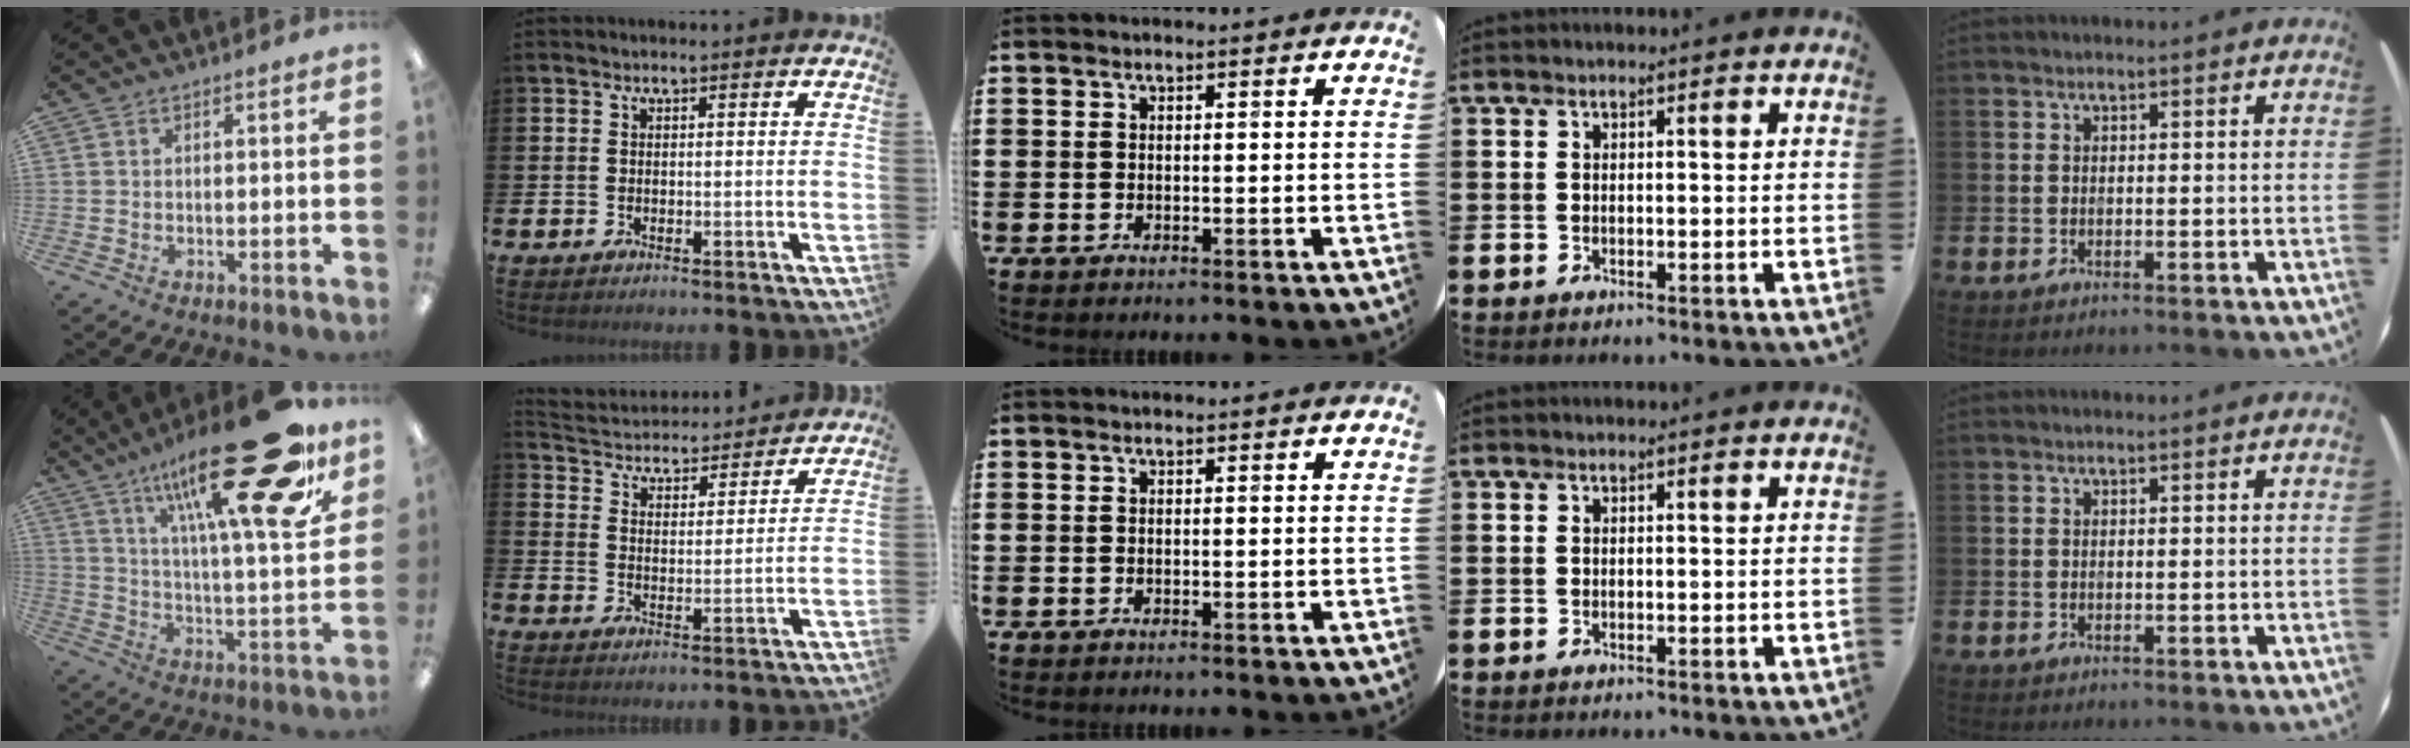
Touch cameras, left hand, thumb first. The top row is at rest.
{"thumb": {"total": 30.3, "force": [18.4, 8.5, 22.5], "torque": [-0.345, -0.106, 0.288]}, "index": {"total": 4.1, "force": [3.9, 1.2, -0.1], "torque": [-0.022, -0.041, 0.061]}}